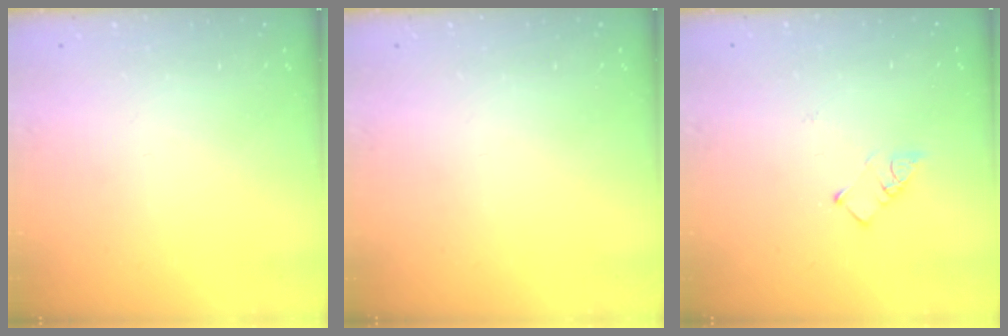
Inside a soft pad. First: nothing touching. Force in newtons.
{"total": 0.0}
{"total": 3.1, "press": 3.0, "slide": 0.3}